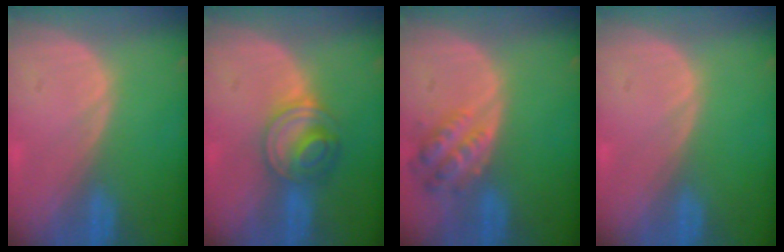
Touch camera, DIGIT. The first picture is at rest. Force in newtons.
{"total": 5.7, "press": 5.7, "slide": 0.4}
{"total": 6.0, "press": 5.5, "slide": 2.4}
{"total": 0.0}